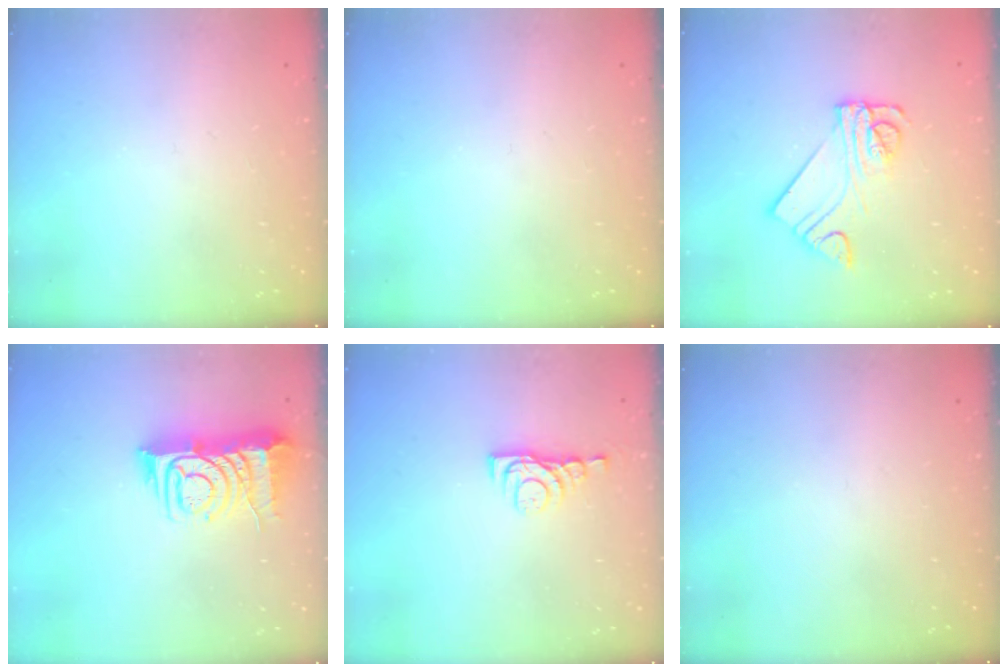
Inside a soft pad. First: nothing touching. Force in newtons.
{"total": 0.0}
{"total": 11.4, "press": 11.3, "slide": 1.2}
{"total": 9.5, "press": 9.4, "slide": 1.2}
{"total": 5.0, "press": 4.9, "slide": 0.7}
{"total": 0.0}